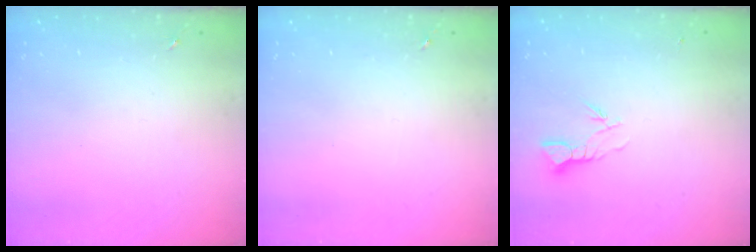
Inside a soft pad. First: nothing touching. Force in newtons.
{"total": 0.0}
{"total": 3.4, "press": 3.4, "slide": 0.2}